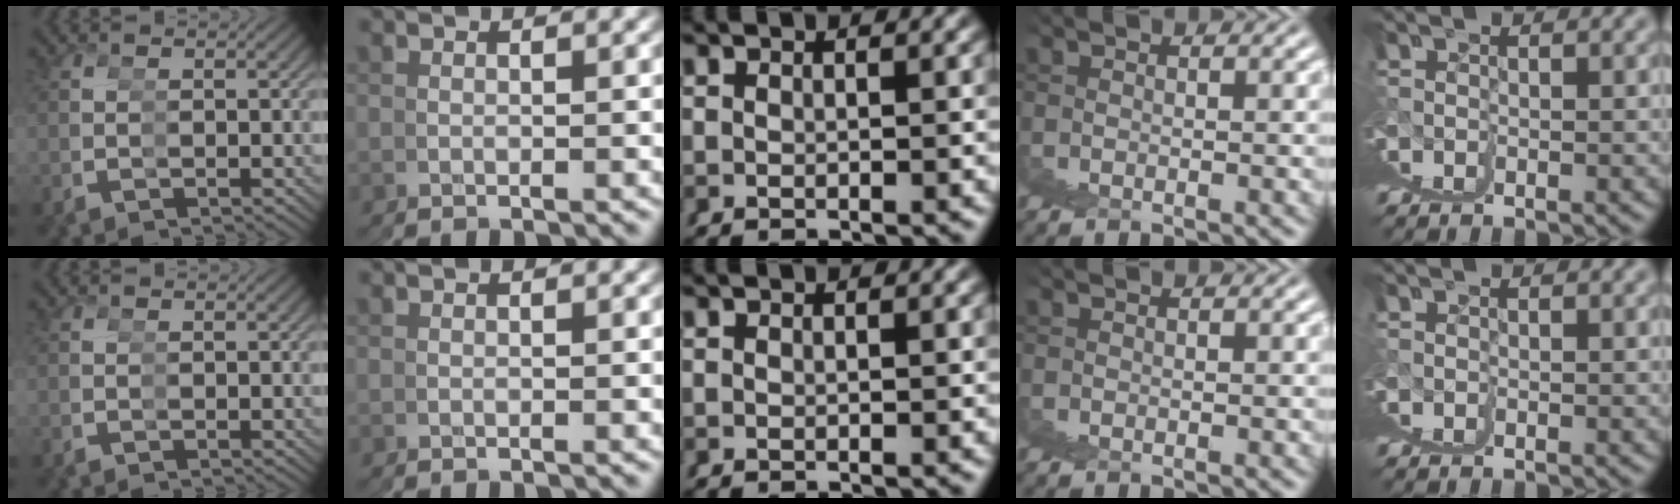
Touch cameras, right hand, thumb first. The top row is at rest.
{}